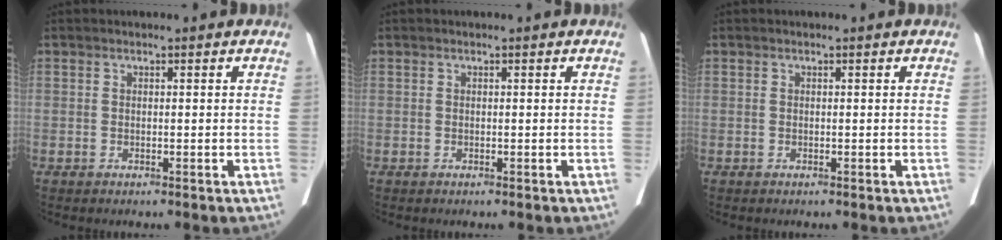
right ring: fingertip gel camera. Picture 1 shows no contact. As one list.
[{"total": 0.0}, {"total": 0.0}]